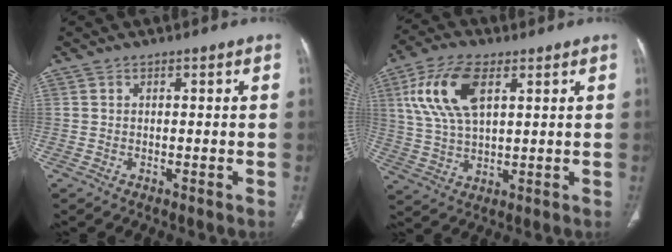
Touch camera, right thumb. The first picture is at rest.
{"total": 13.0, "force": [4.7, 6.4, 10.3], "torque": [-0.210, -0.002, 0.093]}